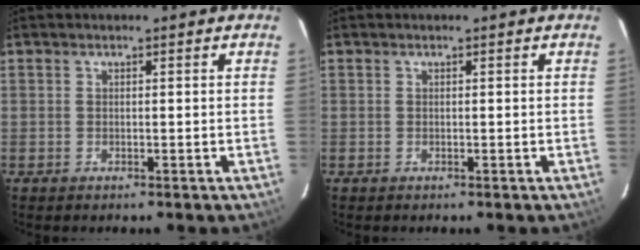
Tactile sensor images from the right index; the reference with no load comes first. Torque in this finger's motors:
{"motor_torque": [0.00, 0.01, 0.01, 0.00]}